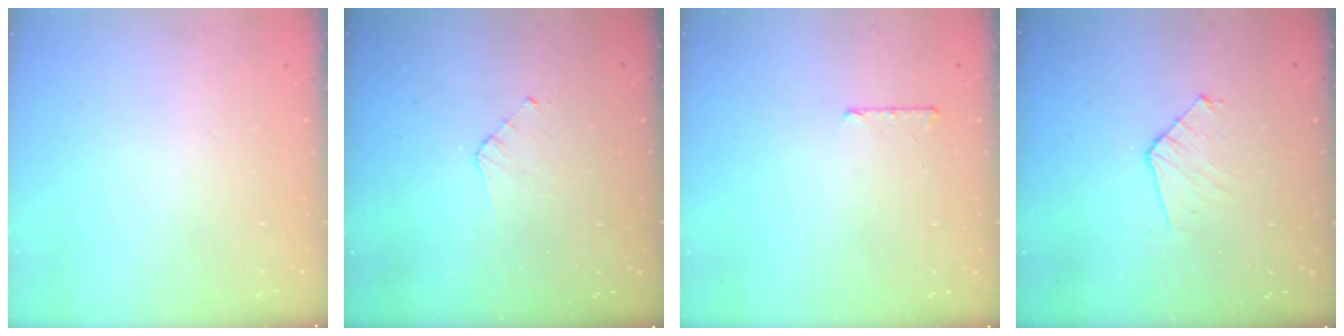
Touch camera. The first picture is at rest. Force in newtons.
{"total": 3.7, "press": 3.7, "slide": 0.3}
{"total": 4.6, "press": 4.6, "slide": 0.5}
{"total": 7.4, "press": 7.4, "slide": 0.7}